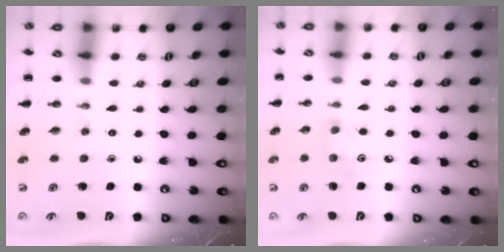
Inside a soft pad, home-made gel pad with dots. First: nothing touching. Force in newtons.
{"total": 3.3, "press": 3.2, "slide": 0.8}